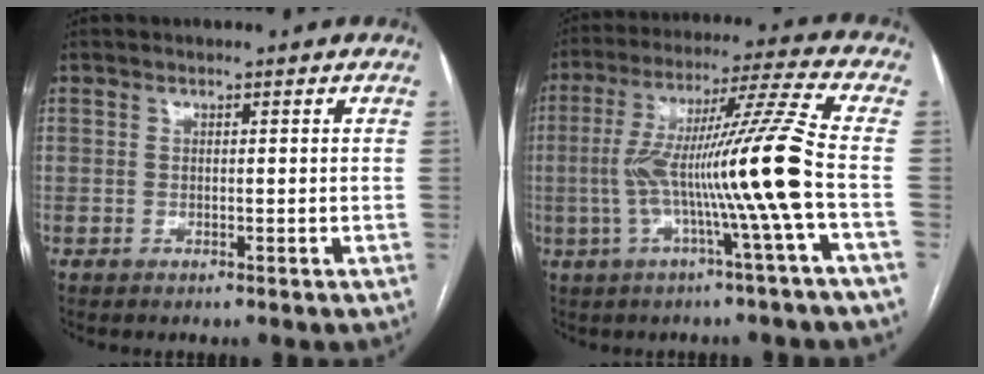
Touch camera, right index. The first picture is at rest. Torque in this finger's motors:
{"motor_torque": [2.14, 0.00, 1.05, 0.21]}